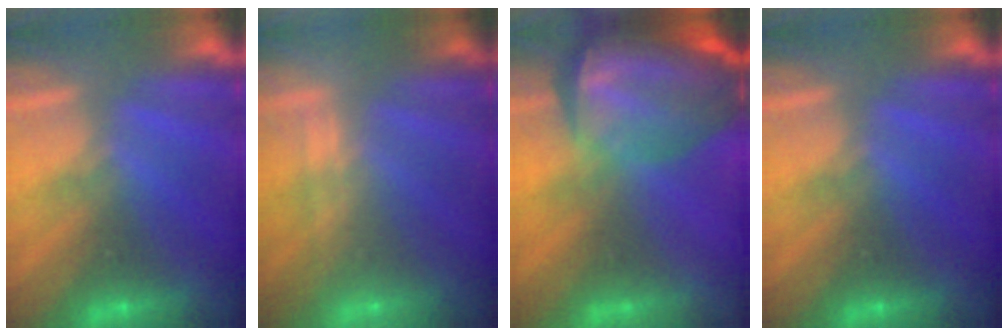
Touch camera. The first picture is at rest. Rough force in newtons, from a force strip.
{"total": 2.2}
{"total": 7.2}
{"total": 0.0}